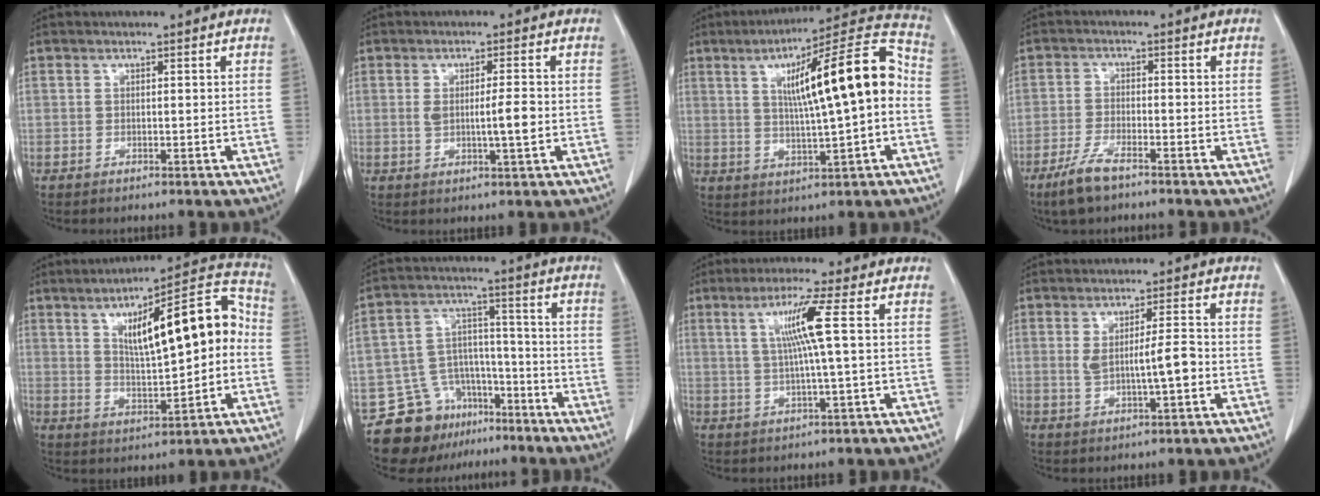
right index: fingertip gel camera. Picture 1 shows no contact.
{"total": 4.5, "force": [-0.3, 0.2, 4.5], "torque": [-0.077, -0.003, -0.003]}
{"total": 16.6, "force": [1.6, 2.0, 16.4], "torque": [-0.247, 0.034, 0.022]}
{"total": 5.3, "force": [-3.9, 1.1, 3.4], "torque": [-0.078, -0.008, -0.072]}
{"total": 15.7, "force": [2.2, 4.0, 15.0], "torque": [-0.215, 0.039, 0.035]}
{"total": 12.1, "force": [-9.0, 7.6, 2.9], "torque": [-0.045, 0.057, -0.142]}
{"total": 7.0, "force": [1.6, -1.3, 6.7], "torque": [-0.128, 0.004, 0.034]}
{"total": 5.7, "force": [-0.5, 0.7, 5.6], "torque": [-0.096, 0.003, -0.002]}